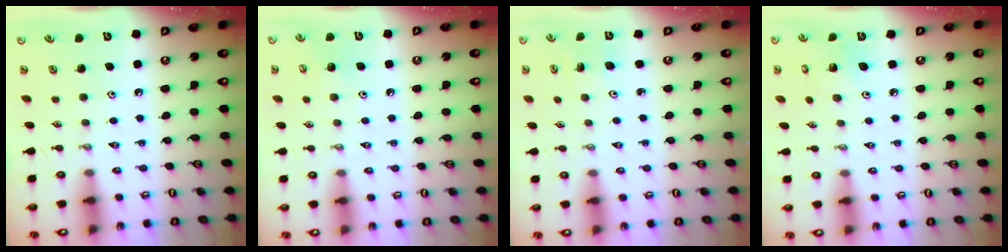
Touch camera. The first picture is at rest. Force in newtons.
{"total": 5.7, "press": 5.6, "slide": 1.0}
{"total": 3.0, "press": 3.0, "slide": 0.2}
{"total": 5.9, "press": 5.5, "slide": 2.3}